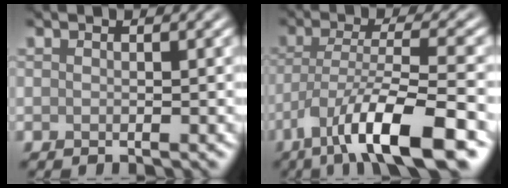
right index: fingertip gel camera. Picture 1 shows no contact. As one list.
[{"total": 9.4, "force": [-5.2, 1.9, 7.6], "torque": [-0.125, 0.000, -0.092]}]